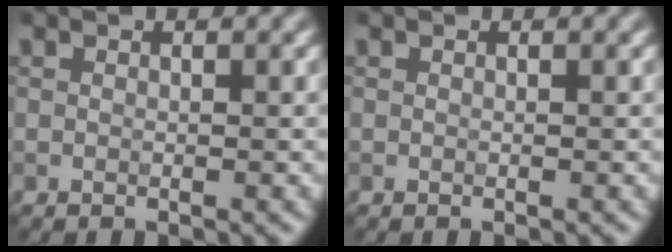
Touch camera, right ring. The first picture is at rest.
{"total": 0.0}